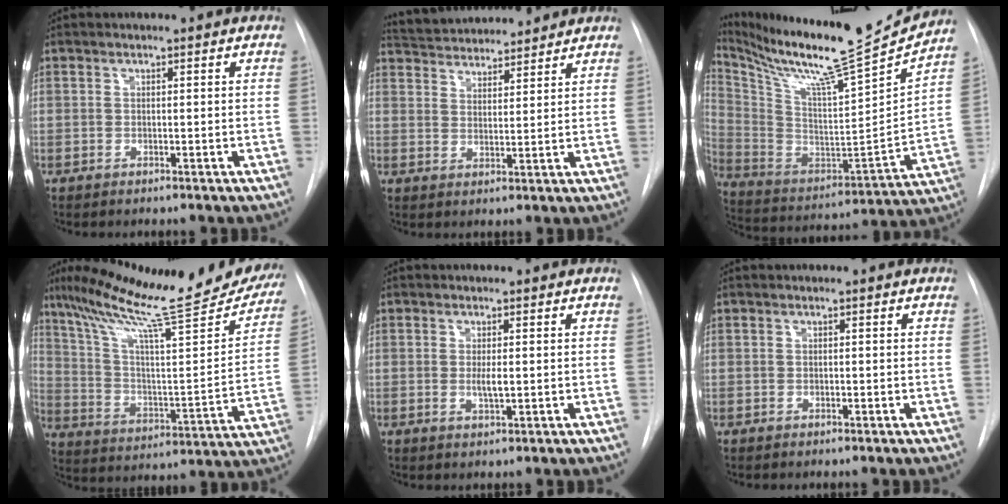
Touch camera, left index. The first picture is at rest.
{"total": 12.4, "force": [11.6, 2.7, 3.5], "torque": [-0.055, 0.025, 0.178]}
{"total": 25.8, "force": [22.6, 0.2, 12.4], "torque": [-0.240, -0.074, 0.355]}
{"total": 28.1, "force": [22.9, 3.7, 15.9], "torque": [-0.255, -0.037, 0.321]}
{"total": 2.1, "force": [-0.7, 0.4, 1.9], "torque": [-0.037, -0.008, -0.011]}
{"total": 0.8, "force": [-0.8, 0.1, 0.1], "torque": [0.000, -0.005, -0.014]}